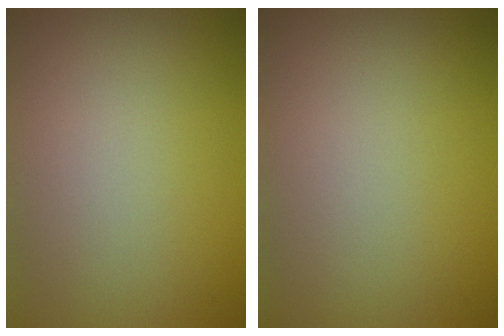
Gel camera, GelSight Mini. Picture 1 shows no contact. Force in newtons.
{"total": 0.0}